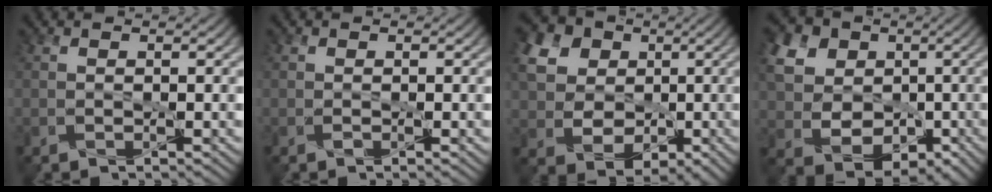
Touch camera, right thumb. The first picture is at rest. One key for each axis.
{"total": 0.5, "fx": -0.1, "fy": 0.4, "fz": 0.4, "tx": -0.006, "ty": 0.002, "tz": -0.004}
{"total": 13.8, "fx": 3.1, "fy": 11.7, "fz": 6.7, "tx": -0.225, "ty": 0.017, "tz": 0.067}
{"total": 12.5, "fx": 1.7, "fy": 10.4, "fz": 6.7, "tx": -0.204, "ty": 0.009, "tz": 0.032}